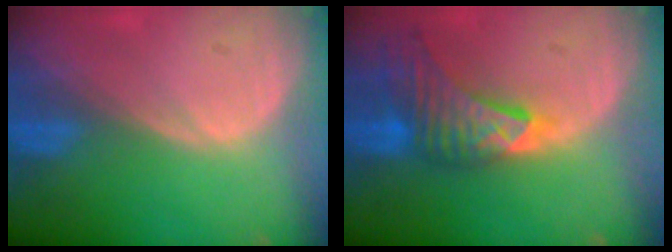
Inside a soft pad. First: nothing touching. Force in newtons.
{"total": 9.2, "press": 8.3, "slide": 4.0}